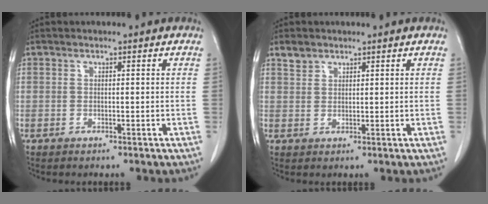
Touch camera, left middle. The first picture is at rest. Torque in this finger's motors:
{"motor_torque": [0.89, -0.89, 0.00, 0.00]}